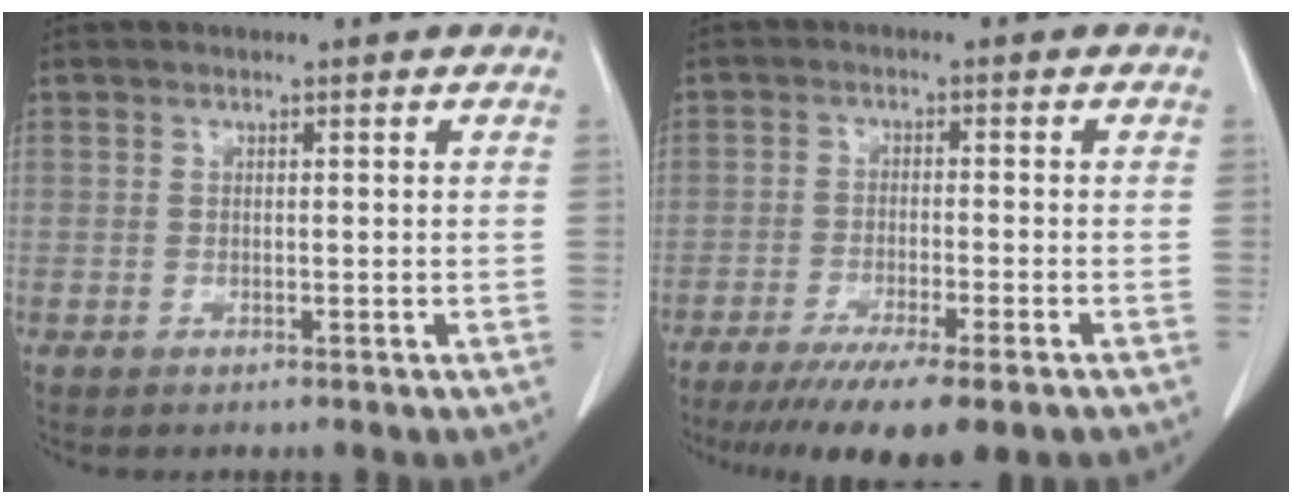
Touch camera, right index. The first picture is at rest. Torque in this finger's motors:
{"motor_torque": [0.73, -0.70, 0.65, 0.21]}